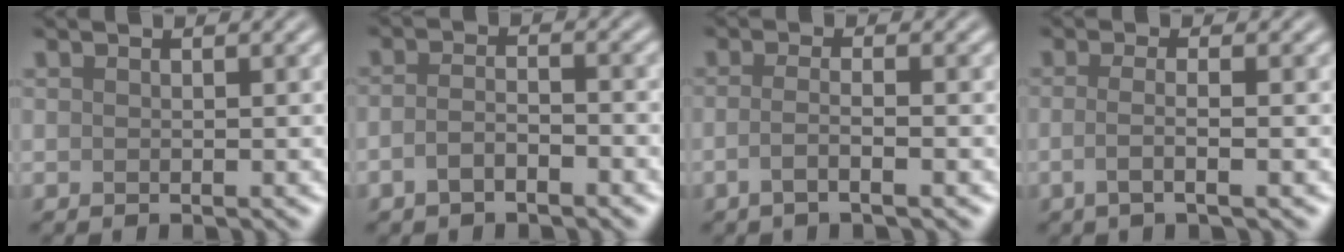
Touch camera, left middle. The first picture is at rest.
{"total": 2.3, "force": [-1.3, 1.0, 1.7], "torque": [-0.036, 0.003, -0.029]}
{"total": 2.4, "force": [-0.9, 0.7, 2.1], "torque": [-0.030, -0.002, -0.027]}
{"total": 2.5, "force": [-0.5, 0.9, 2.3], "torque": [-0.037, -0.006, -0.018]}